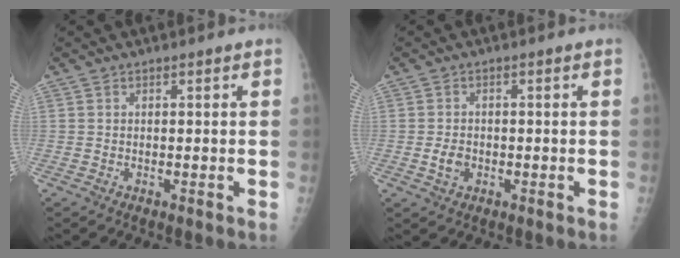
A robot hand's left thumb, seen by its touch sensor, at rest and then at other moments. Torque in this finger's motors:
{"motor_torque": [-0.01, 0.01, 0.03, -0.04, 0.00]}